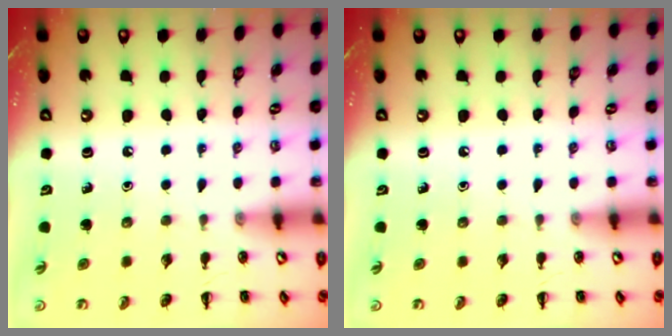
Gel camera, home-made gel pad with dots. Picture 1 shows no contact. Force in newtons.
{"total": 0.0}